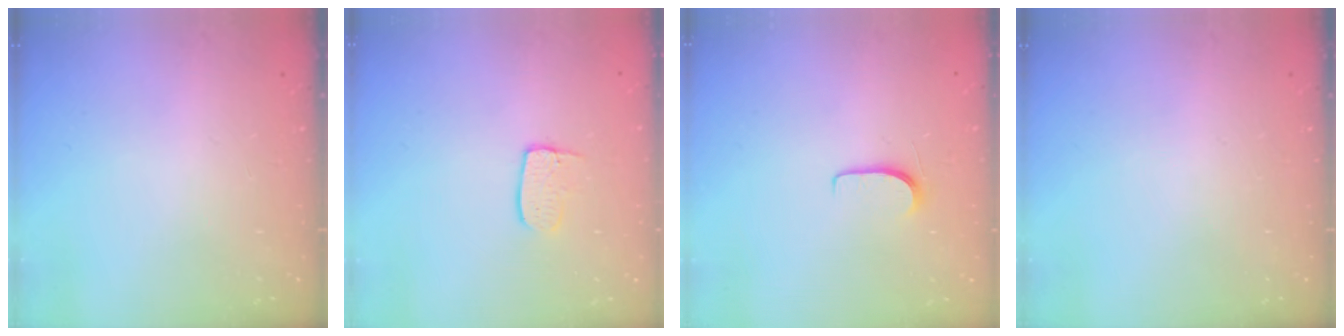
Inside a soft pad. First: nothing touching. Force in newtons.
{"total": 6.7, "press": 6.7, "slide": 0.4}
{"total": 5.1, "press": 5.1, "slide": 0.6}
{"total": 0.0}